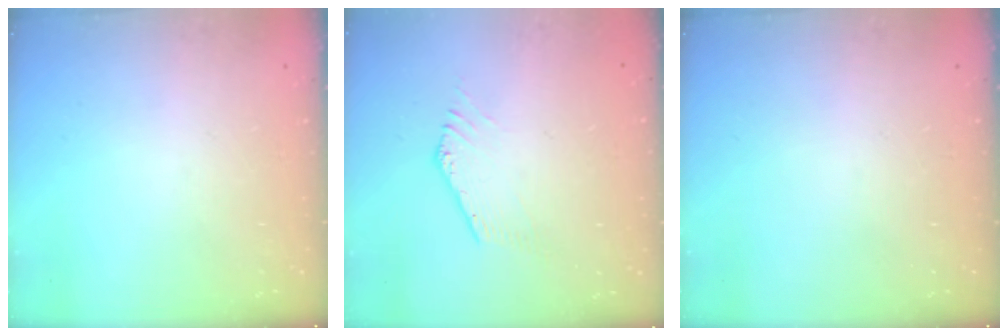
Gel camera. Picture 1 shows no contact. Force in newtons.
{"total": 0.0}
{"total": 0.0}